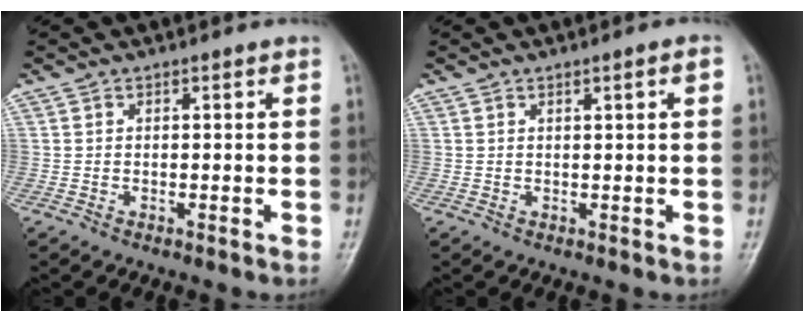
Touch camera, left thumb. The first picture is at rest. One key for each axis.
{"total": 2.0, "fx": 0.7, "fy": 0.1, "fz": 1.8, "tx": -0.030, "ty": 0.001, "tz": 0.012}